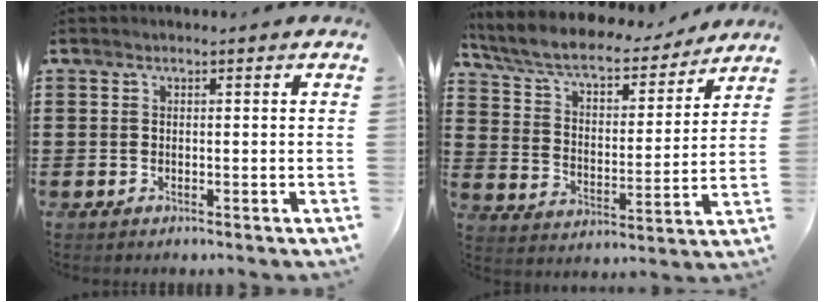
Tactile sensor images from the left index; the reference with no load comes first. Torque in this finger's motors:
{"motor_torque": [1.08, -1.06, 0.26, 0.05]}